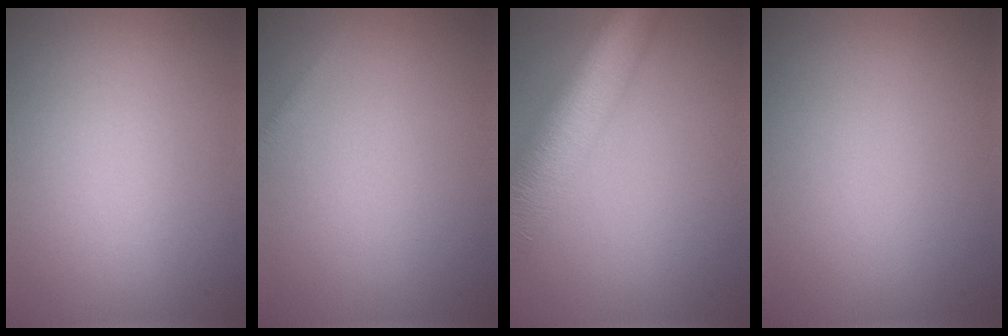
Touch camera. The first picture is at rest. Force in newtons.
{"total": 0.9, "press": 0.9, "slide": 0.0}
{"total": 11.3, "press": 11.3, "slide": 0.6}
{"total": 0.0}